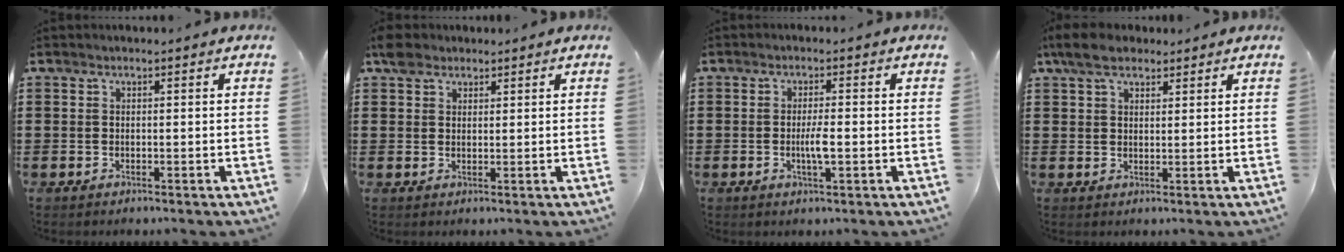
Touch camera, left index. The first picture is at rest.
{"total": 3.1, "force": [2.2, 1.9, 1.0], "torque": [-0.020, 0.008, 0.041]}
{"total": 3.1, "force": [-0.6, 0.6, 3.0], "torque": [-0.053, 0.000, -0.012]}
{"total": 5.3, "force": [3.7, 2.6, 2.7], "torque": [-0.066, 0.006, 0.068]}